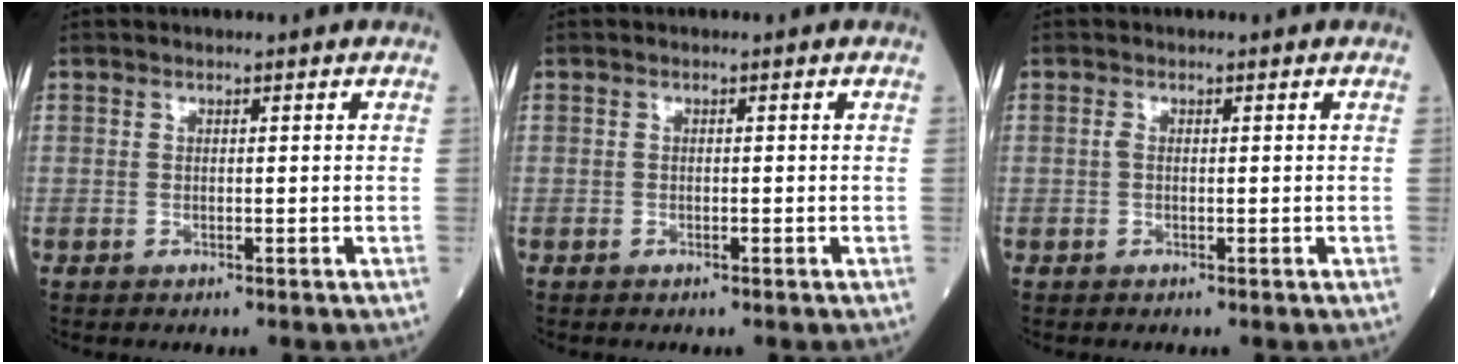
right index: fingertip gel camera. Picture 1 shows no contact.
{"total": 0.0}
{"total": 0.6, "force": [0.0, 0.2, 0.5], "torque": [-0.013, 0.000, -0.004]}